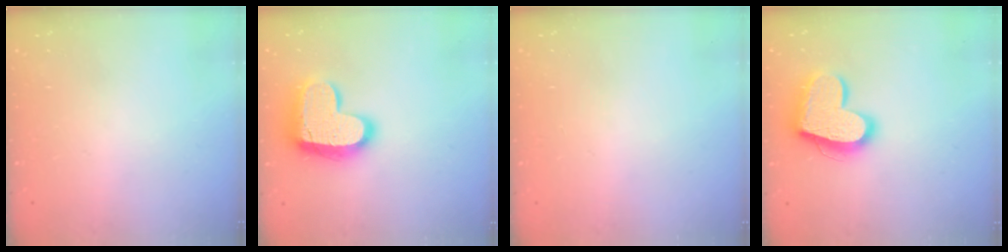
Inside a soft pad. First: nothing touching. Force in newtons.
{"total": 17.1, "press": 17.0, "slide": 1.2}
{"total": 0.6, "press": 0.6, "slide": 0.2}
{"total": 19.3, "press": 19.2, "slide": 1.5}